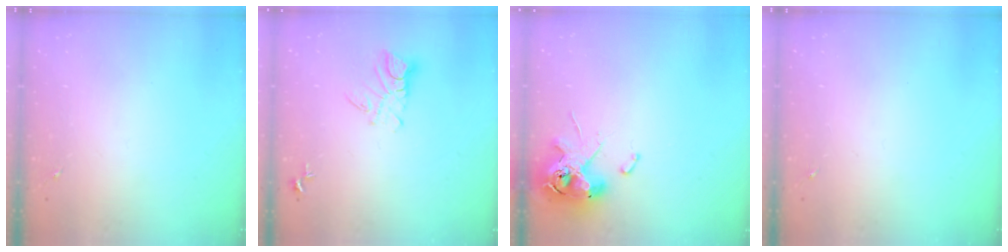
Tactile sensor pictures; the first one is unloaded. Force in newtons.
{"total": 8.0, "press": 8.0, "slide": 0.7}
{"total": 12.1, "press": 11.9, "slide": 1.9}
{"total": 0.0}